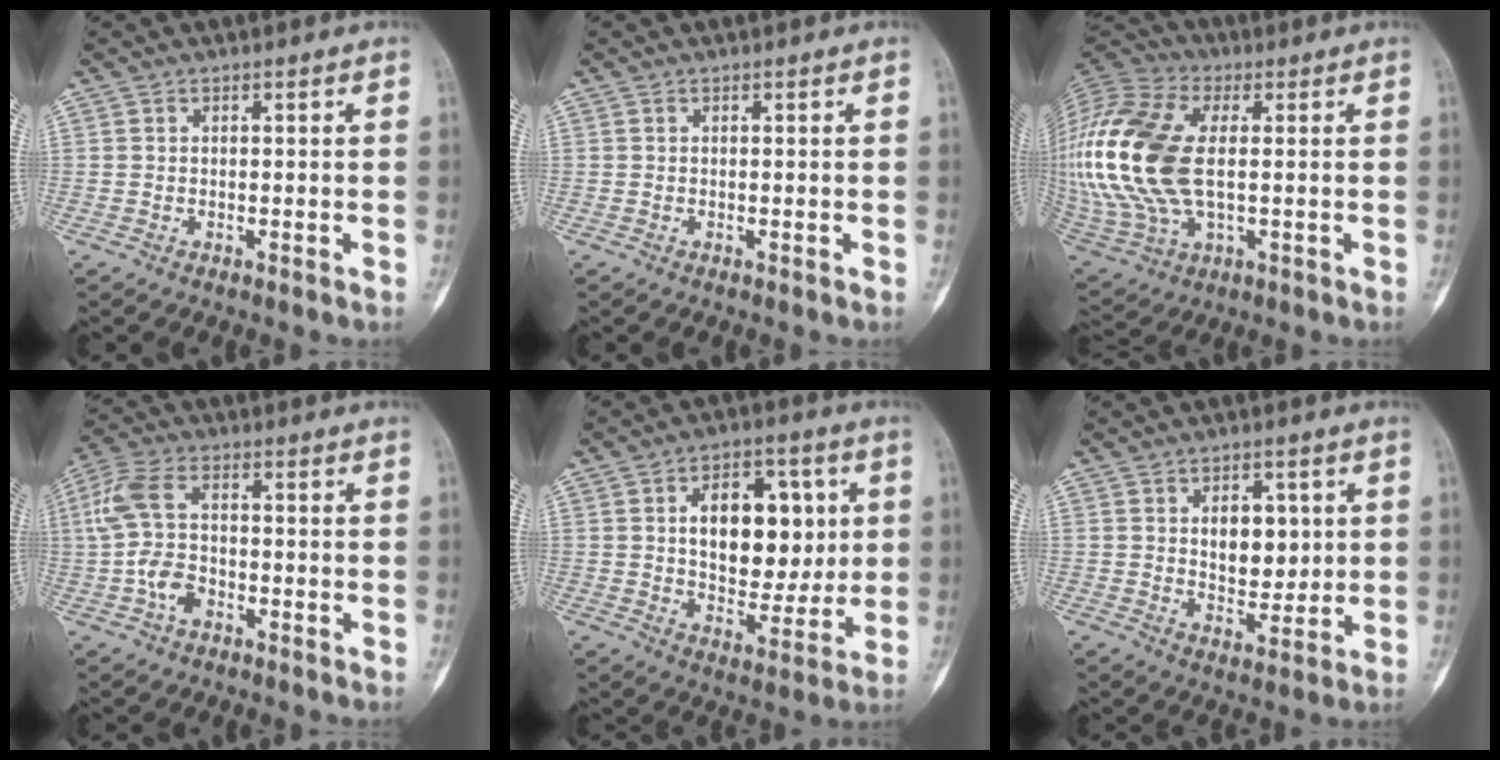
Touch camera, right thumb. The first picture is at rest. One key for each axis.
{"total": 0.0}
{"total": 26.1, "fx": 1.3, "fy": 14.8, "fz": 21.5, "tx": -0.508, "ty": 0.002, "tz": 0.030}
{"total": 9.4, "fx": -1.6, "fy": 5.9, "fz": 7.1, "tx": -0.149, "ty": 0.024, "tz": -0.037}
{"total": 16.7, "fx": 3.1, "fy": 10.4, "fz": 12.6, "tx": -0.133, "ty": -0.002, "tz": 0.050}
{"total": 8.4, "fx": 1.7, "fy": 5.4, "fz": 6.1, "tx": -0.049, "ty": -0.012, "tz": 0.033}